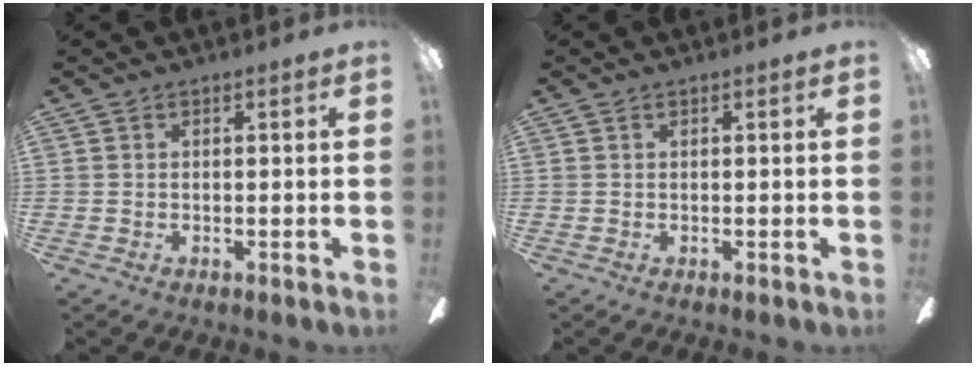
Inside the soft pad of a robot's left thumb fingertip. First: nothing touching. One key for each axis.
{"total": 0.0}